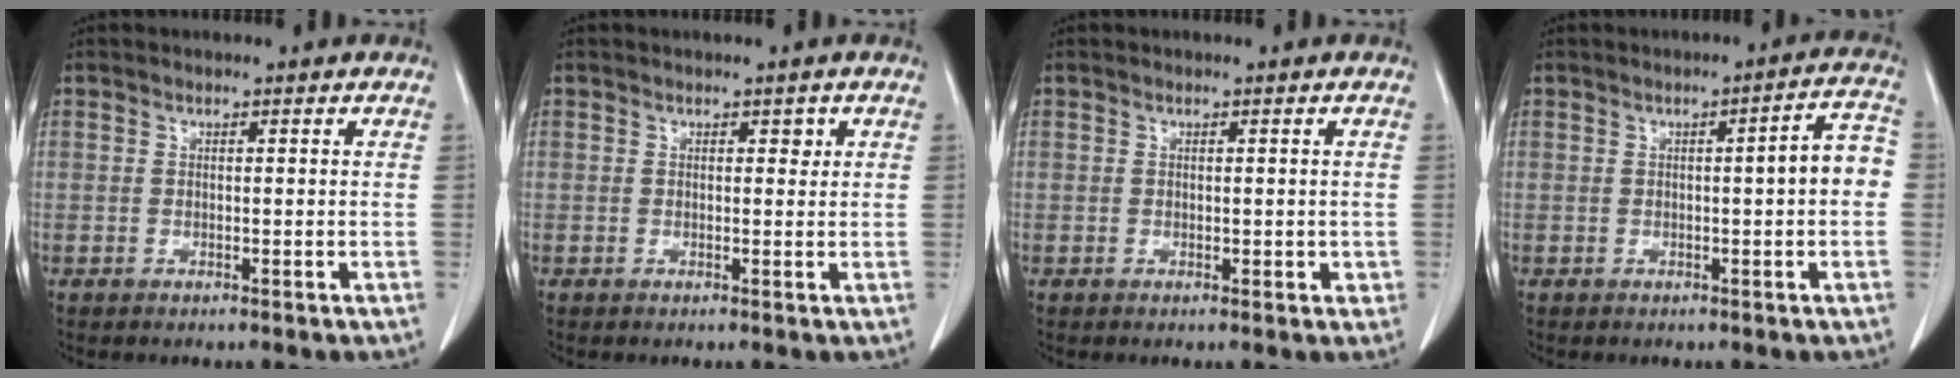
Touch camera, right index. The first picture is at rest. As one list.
[{"total": 1.1, "force": [0.5, 0.7, 0.6], "torque": [-0.004, 0.000, 0.005]}, {"total": 1.5, "force": [0.0, 1.0, 1.2], "torque": [-0.011, -0.002, 0.001]}, {"total": 5.5, "force": [-0.1, 0.6, 5.5], "torque": [-0.069, 0.018, -0.004]}]